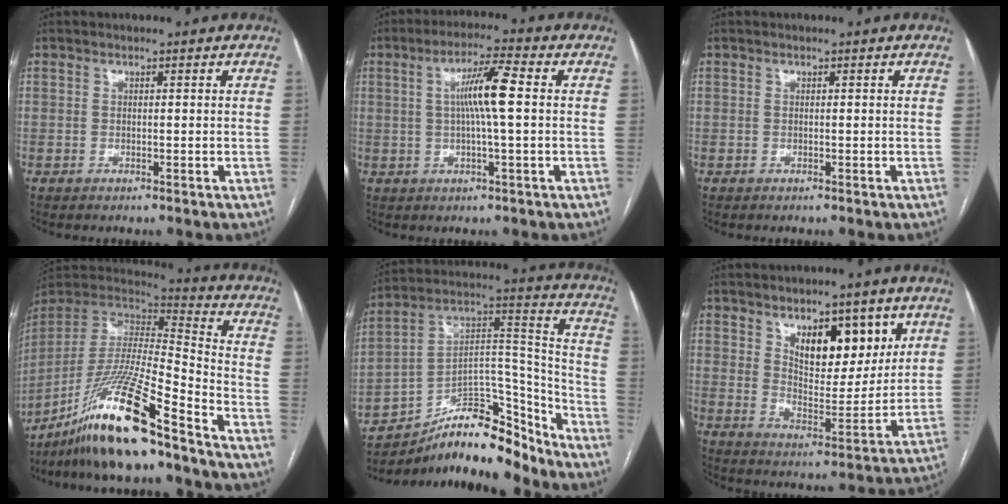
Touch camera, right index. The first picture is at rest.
{"total": 7.6, "force": [0.8, 0.0, 7.5], "torque": [-0.137, 0.009, 0.012]}
{"total": 0.0}
{"total": 20.0, "force": [-14.8, 0.8, 13.4], "torque": [-0.294, -0.021, -0.278]}
{"total": 21.0, "force": [-16.8, 7.1, 10.4], "torque": [-0.171, 0.046, -0.274]}
{"total": 11.4, "force": [5.8, 4.9, 8.6], "torque": [-0.127, -0.003, 0.103]}